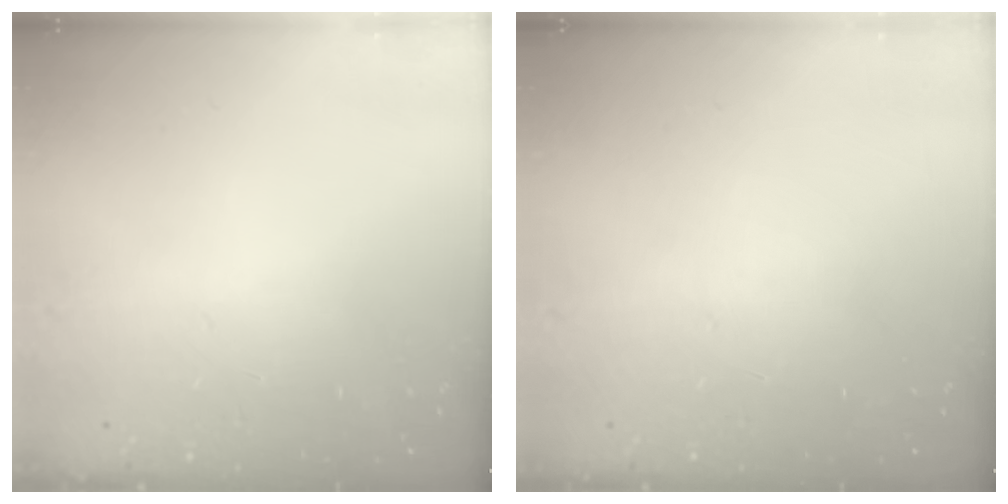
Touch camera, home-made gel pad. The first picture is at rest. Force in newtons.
{"total": 0.0}